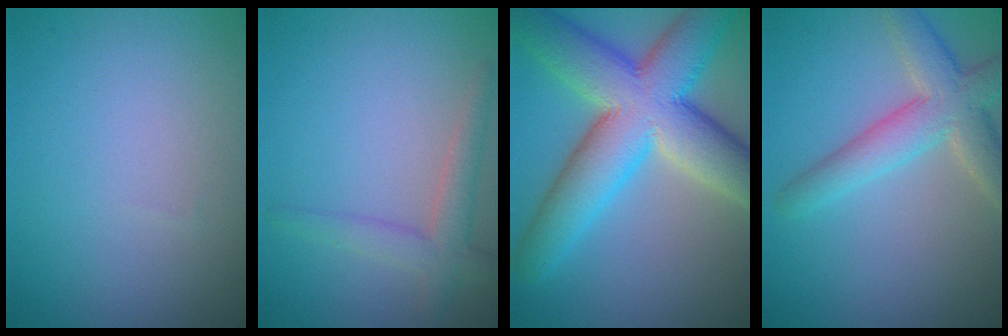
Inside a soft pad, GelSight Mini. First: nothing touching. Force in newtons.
{"total": 2.8, "press": 2.8, "slide": 0.1}
{"total": 11.6, "press": 11.5, "slide": 0.5}
{"total": 4.9, "press": 4.9, "slide": 0.3}